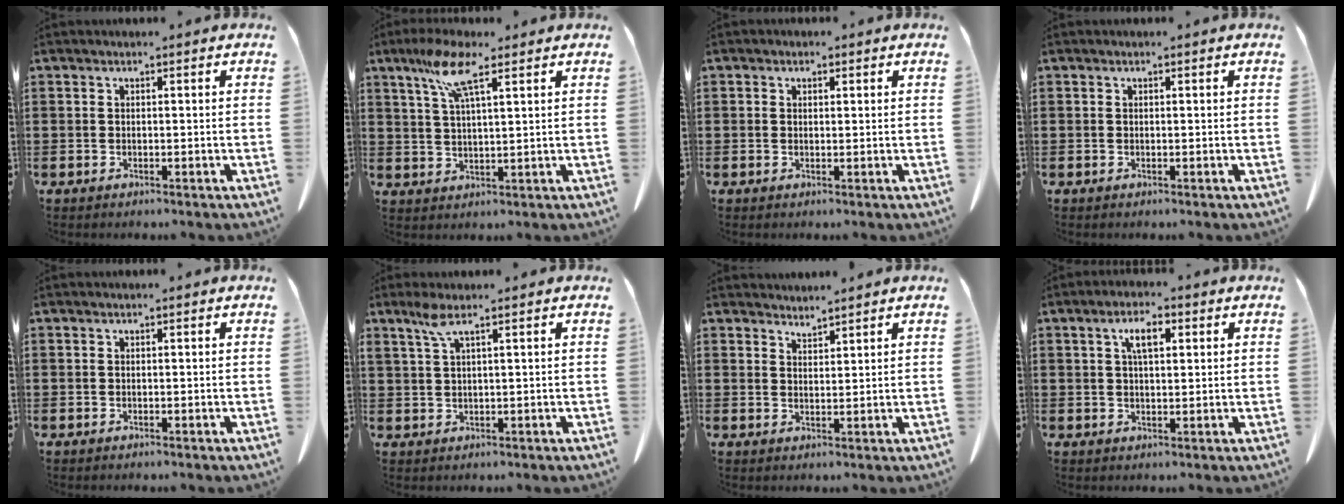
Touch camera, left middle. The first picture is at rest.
{"total": 7.9, "force": [4.7, 1.4, 6.2], "torque": [-0.133, 0.007, 0.082]}
{"total": 0.9, "force": [0.5, 0.7, 0.3], "torque": [0.000, 0.002, 0.006]}
{"total": 0.0}
{"total": 0.0}
{"total": 2.9, "force": [1.7, 0.4, 2.4], "torque": [-0.053, 0.002, 0.030]}
{"total": 2.2, "force": [2.2, -0.2, -0.3], "torque": [0.000, -0.004, 0.043]}
{"total": 4.3, "force": [1.6, 1.6, 3.7], "torque": [-0.071, 0.008, 0.024]}